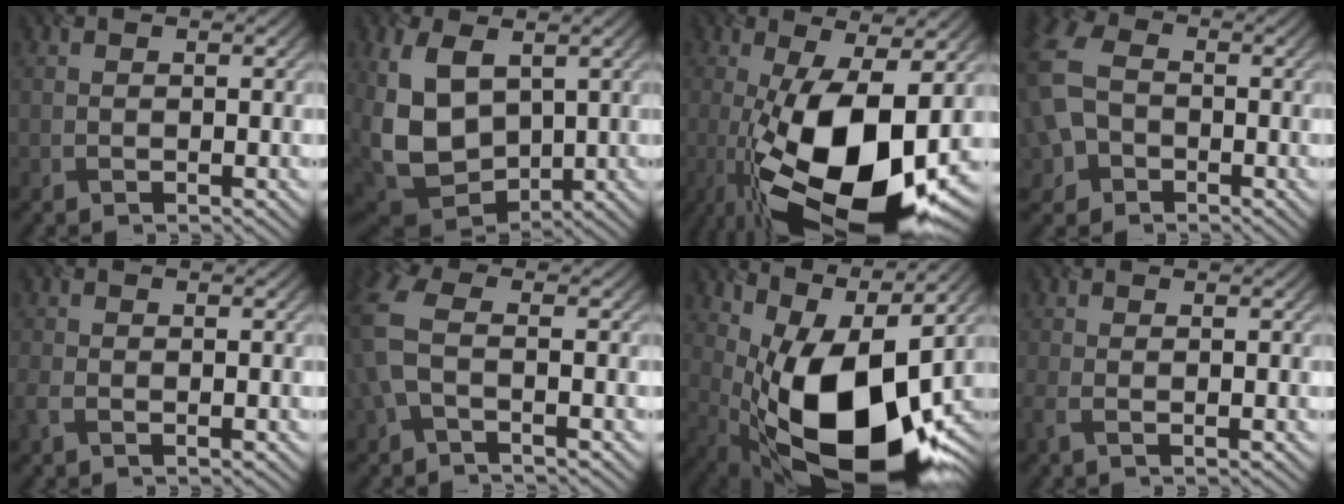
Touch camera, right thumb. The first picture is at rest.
{"total": 12.4, "force": [1.9, 8.1, 9.2], "torque": [-0.243, -0.012, 0.040]}
{"total": 18.4, "force": [-4.0, 7.2, 16.4], "torque": [-0.300, -0.025, -0.060]}
{"total": 10.0, "force": [-2.1, 7.7, 6.1], "torque": [-0.179, -0.013, -0.042]}
{"total": 1.6, "force": [-0.8, 1.0, 0.9], "torque": [-0.029, -0.003, -0.019]}
{"total": 5.8, "force": [-0.7, 3.2, 4.8], "torque": [-0.129, 0.006, -0.029]}
{"total": 17.9, "force": [0.2, 9.2, 15.4], "torque": [-0.244, -0.030, 0.027]}
{"total": 1.2, "force": [-0.5, 0.3, 1.1], "torque": [-0.031, -0.003, -0.015]}